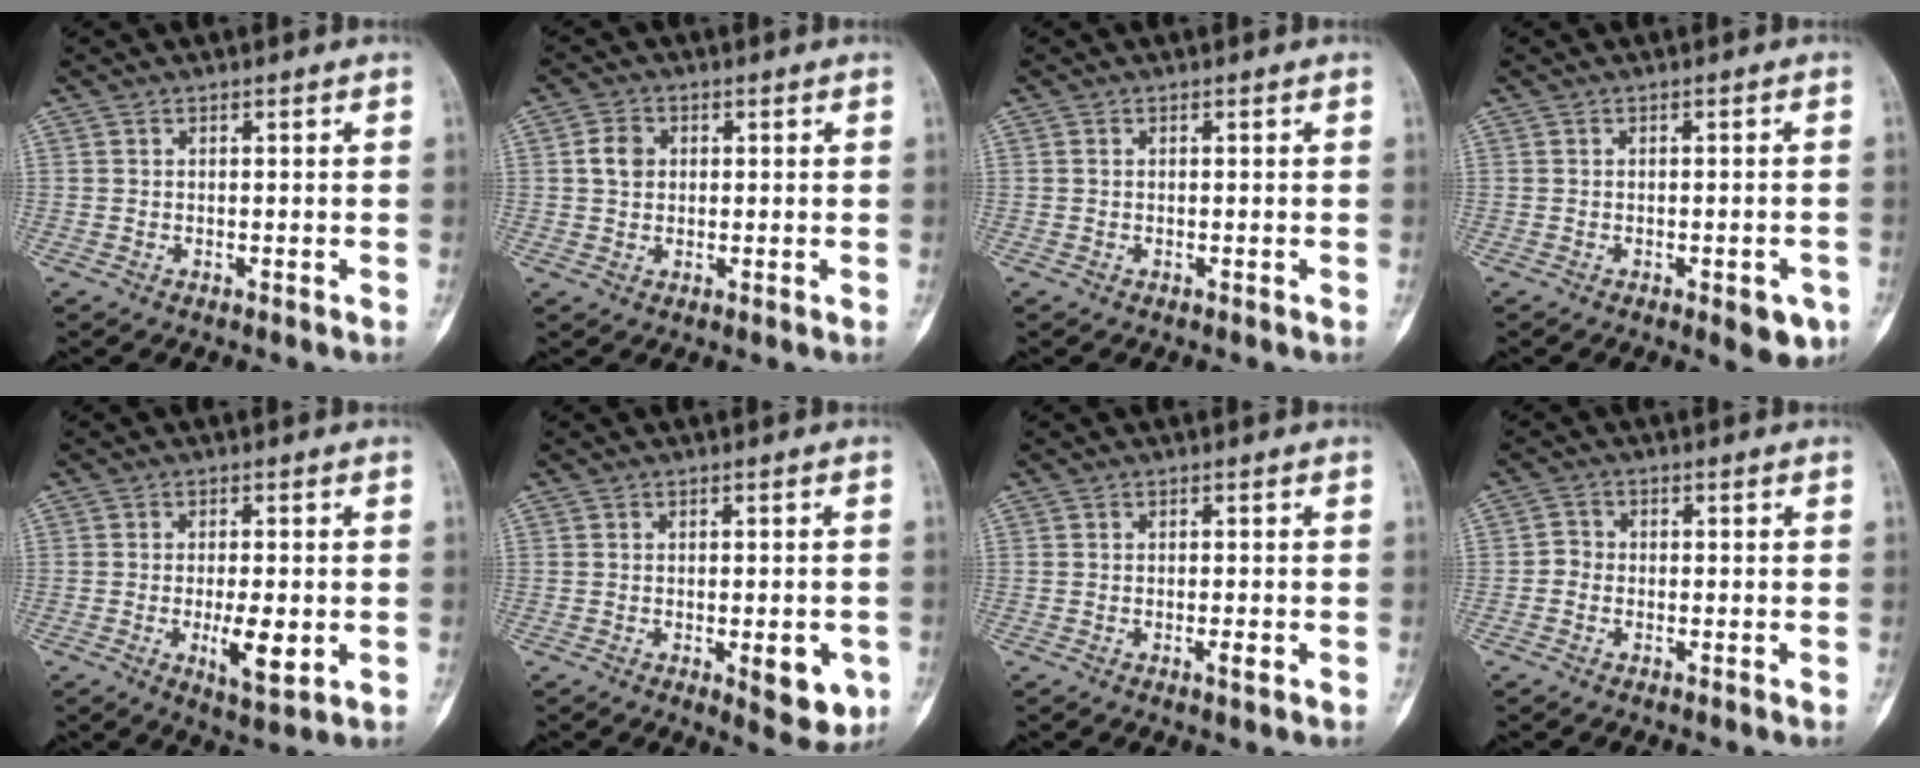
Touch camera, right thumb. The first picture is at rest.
{"total": 3.8, "force": [0.7, 3.1, 2.1], "torque": [-0.029, 0.003, 0.011]}
{"total": 0.0}
{"total": 4.9, "force": [-2.3, 2.0, 3.8], "torque": [-0.030, 0.007, -0.020]}
{"total": 7.3, "force": [-1.4, 2.5, 6.7], "torque": [-0.106, -0.014, -0.018]}
{"total": 7.2, "force": [-2.2, 2.9, 6.2], "torque": [-0.057, -0.007, -0.019]}
{"total": 1.7, "force": [-0.6, 0.4, 1.5], "torque": [-0.024, -0.002, -0.010]}
{"total": 1.9, "force": [-0.7, 1.7, 0.7], "torque": [-0.001, 0.008, -0.022]}